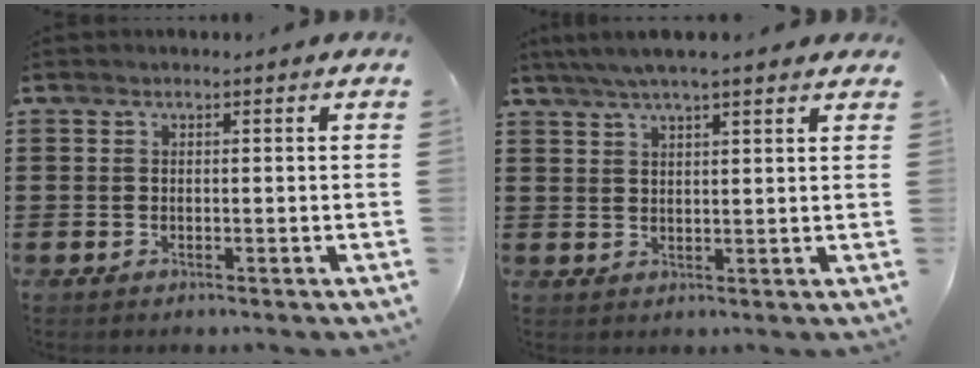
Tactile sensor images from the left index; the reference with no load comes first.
{"total": 4.5, "force": [3.6, 0.5, 2.7], "torque": [-0.059, -0.001, 0.064]}